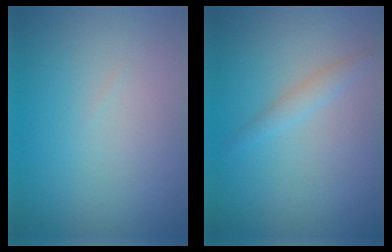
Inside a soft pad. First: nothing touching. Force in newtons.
{"total": 1.5, "press": 1.5, "slide": 0.1}